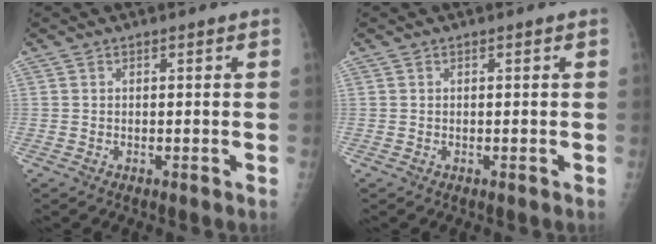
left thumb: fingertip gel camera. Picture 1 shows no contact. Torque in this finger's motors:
{"motor_torque": [-0.01, 0.00, -0.07, -0.06, 0.00]}